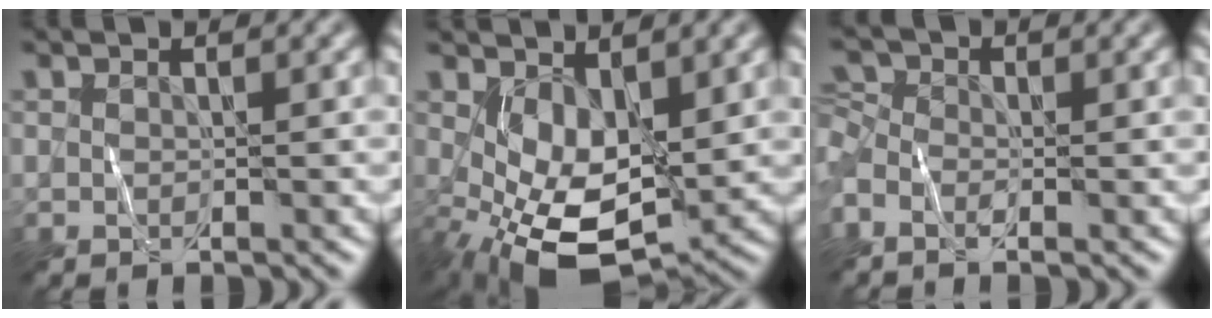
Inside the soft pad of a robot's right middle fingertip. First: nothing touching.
{"total": 6.4, "force": [0.3, 3.6, 5.3], "torque": [-0.108, -0.019, 0.019]}
{"total": 2.1, "force": [-0.3, 1.5, 1.4], "torque": [-0.039, 0.002, -0.012]}